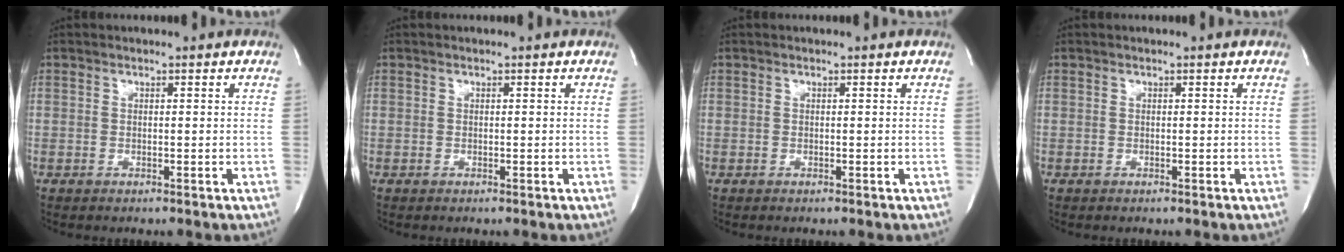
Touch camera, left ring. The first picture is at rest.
{"total": 0.0}
{"total": 0.0}
{"total": 0.0}